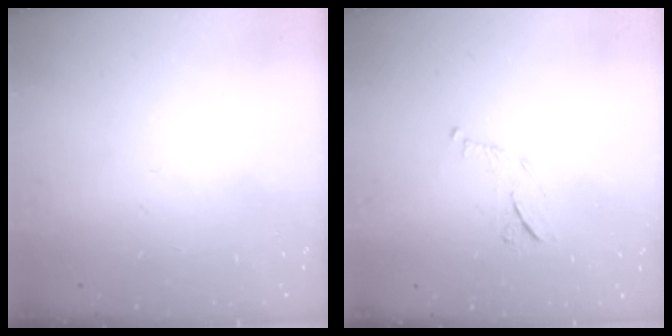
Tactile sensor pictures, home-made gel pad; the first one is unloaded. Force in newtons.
{"total": 7.5, "press": 7.4, "slide": 0.3}